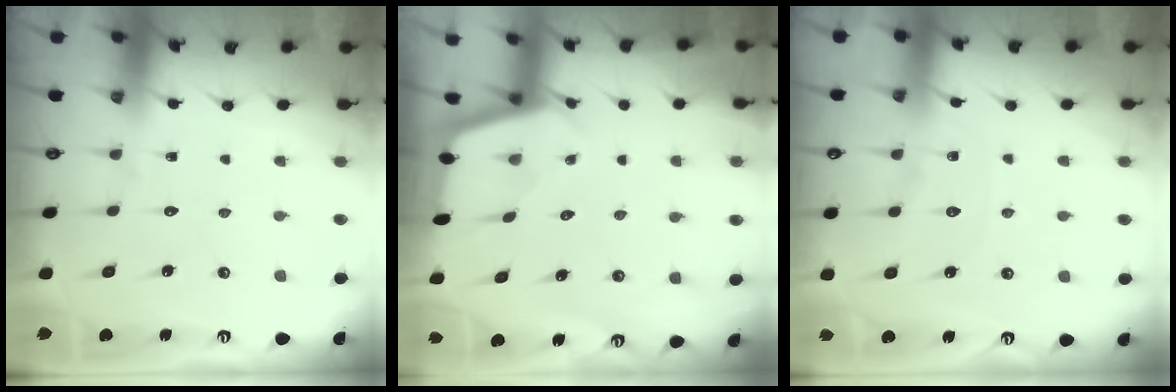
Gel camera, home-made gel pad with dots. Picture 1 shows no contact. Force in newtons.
{"total": 2.0, "press": 2.0, "slide": 0.2}
{"total": 4.4, "press": 4.4, "slide": 0.7}